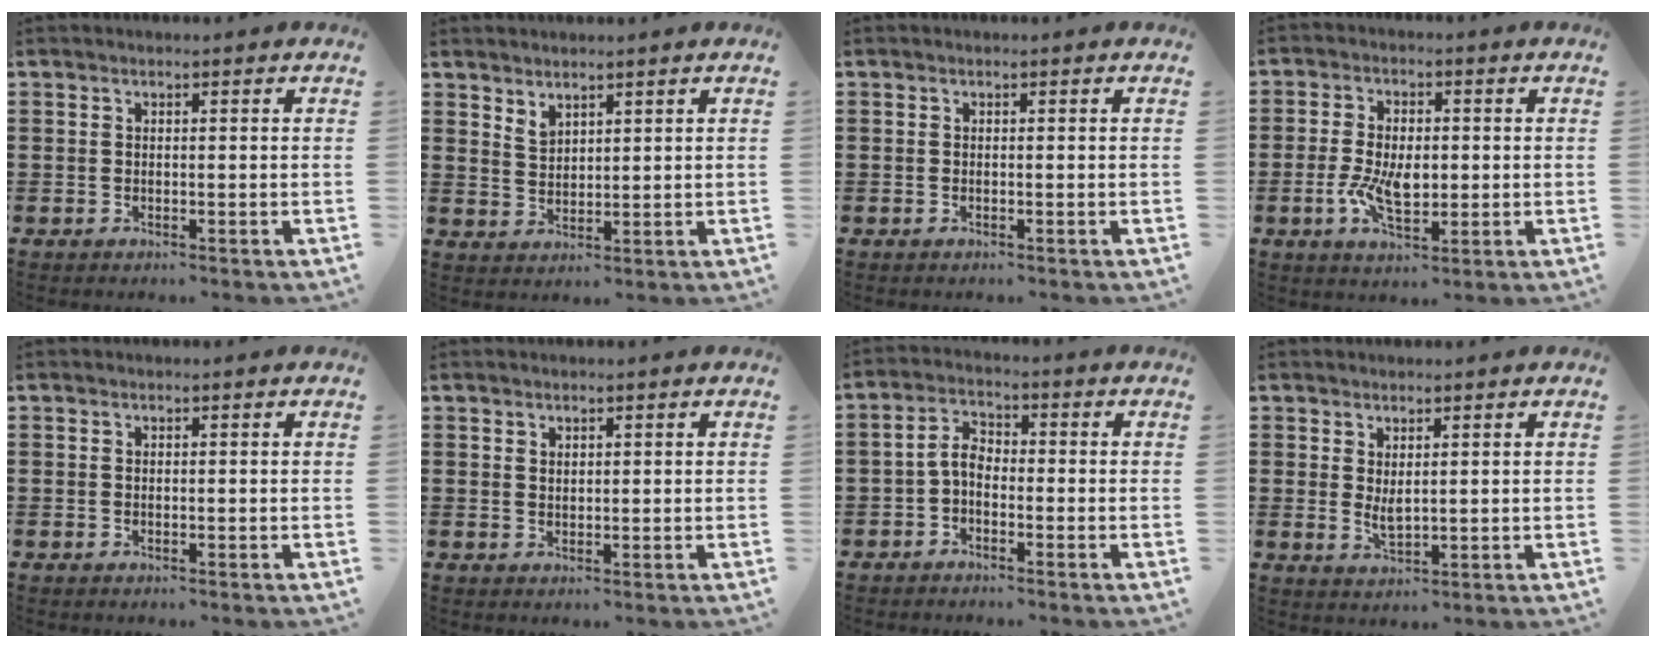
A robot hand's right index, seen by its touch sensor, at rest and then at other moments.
{"total": 2.4, "force": [2.1, 1.2, 0.4], "torque": [-0.014, 0.002, 0.040]}
{"total": 0.0}
{"total": 6.9, "force": [-0.9, 3.9, 5.7], "torque": [-0.112, -0.001, -0.018]}
{"total": 0.0}
{"total": 1.2, "force": [1.0, 0.6, 0.1], "torque": [-0.004, 0.001, 0.020]}
{"total": 3.5, "force": [-1.3, 2.0, 2.6], "torque": [-0.065, 0.007, -0.031]}
{"total": 2.6, "force": [1.1, 0.9, 2.1], "torque": [-0.041, -0.001, 0.022]}